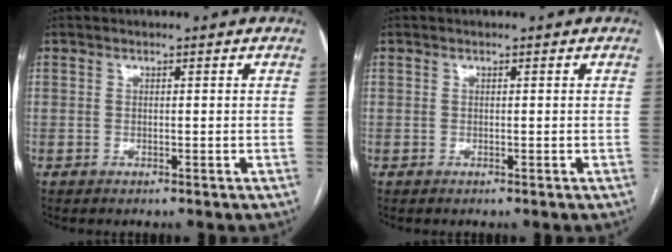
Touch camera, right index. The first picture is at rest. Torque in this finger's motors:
{"motor_torque": [0.00, 0.00, 0.00, 0.00]}